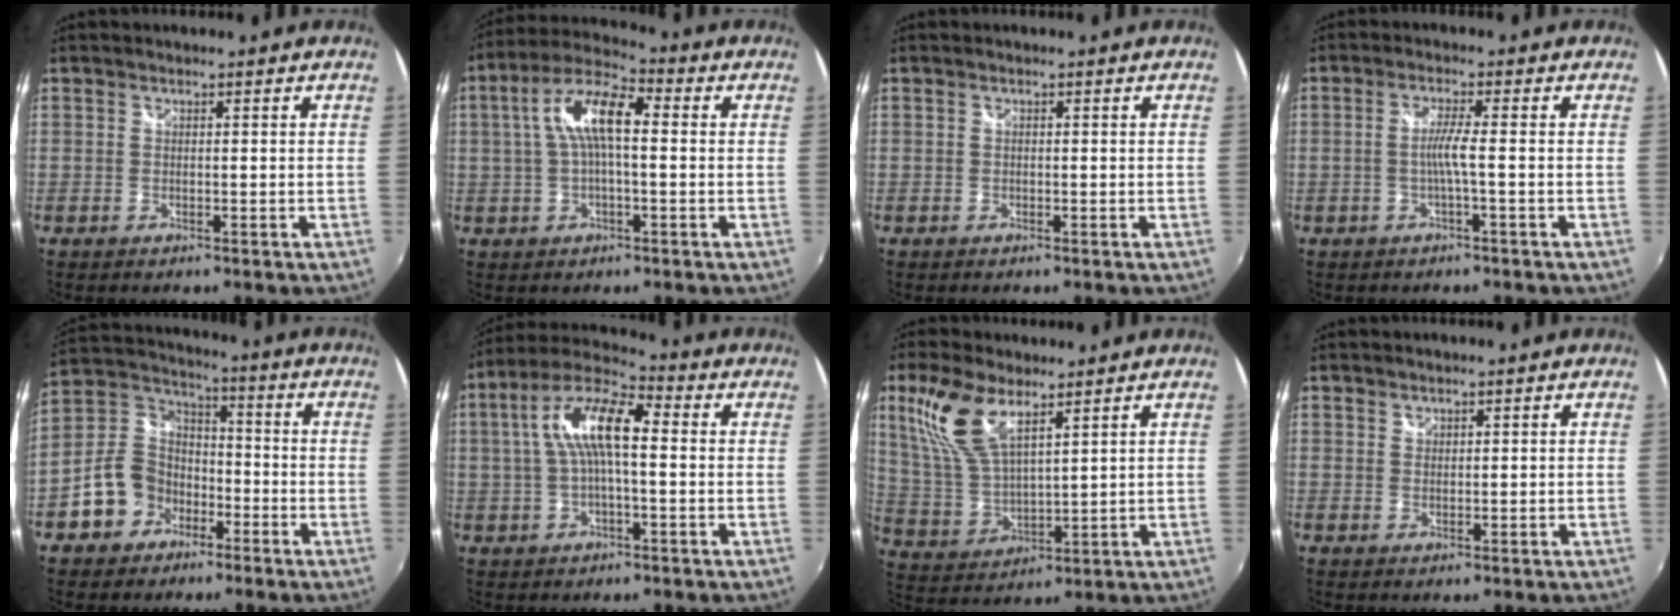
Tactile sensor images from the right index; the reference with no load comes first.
{"total": 10.1, "force": [0.9, 3.7, 9.3], "torque": [-0.183, 0.024, 0.013]}
{"total": 0.0}
{"total": 3.1, "force": [-0.9, -0.7, 2.9], "torque": [-0.059, -0.002, -0.016]}
{"total": 10.5, "force": [-5.3, 8.4, 3.6], "torque": [-0.089, 0.036, -0.090]}
{"total": 11.8, "force": [1.0, 4.1, 11.0], "torque": [-0.214, 0.025, 0.013]}
{"total": 12.4, "force": [7.2, 4.9, 8.8], "torque": [-0.188, 0.009, 0.154]}
{"total": 1.0, "force": [0.8, 0.6, 0.0], "torque": [0.003, 0.003, 0.015]}